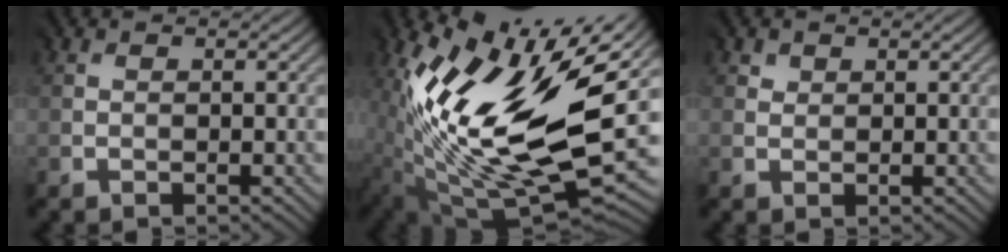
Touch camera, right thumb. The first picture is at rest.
{"total": 19.7, "force": [2.4, 8.7, 17.5], "torque": [-0.310, -0.027, 0.045]}
{"total": 1.0, "force": [0.7, 0.5, -0.6], "torque": [0.015, -0.001, 0.014]}